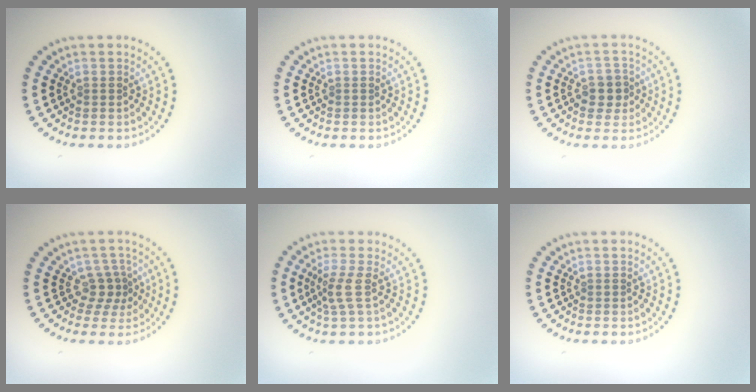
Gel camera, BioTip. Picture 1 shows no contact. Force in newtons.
{"total": 0.0}
{"total": 1.9, "press": 1.8, "slide": 0.7}
{"total": 2.2, "press": 1.5, "slide": 1.6}
{"total": 2.0, "press": 1.4, "slide": 1.4}
{"total": 0.0}